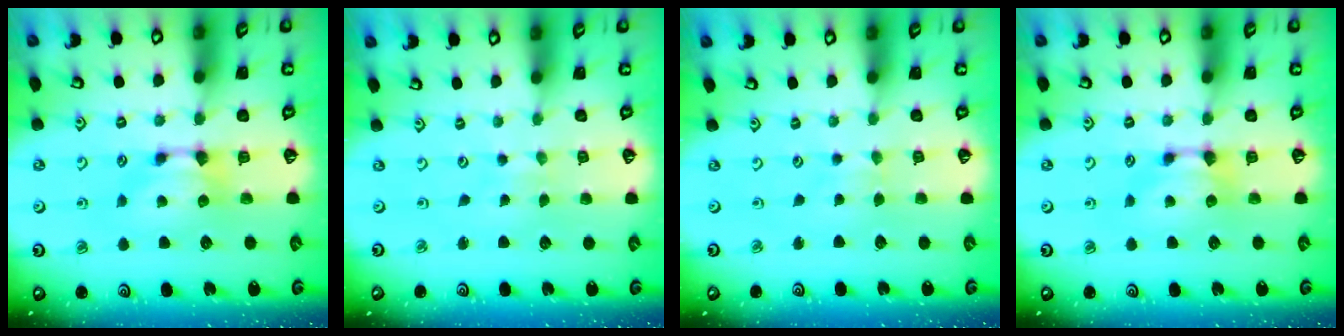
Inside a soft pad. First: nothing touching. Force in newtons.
{"total": 5.0, "press": 5.0, "slide": 0.1}
{"total": 2.4, "press": 2.4, "slide": 0.1}
{"total": 0.0}